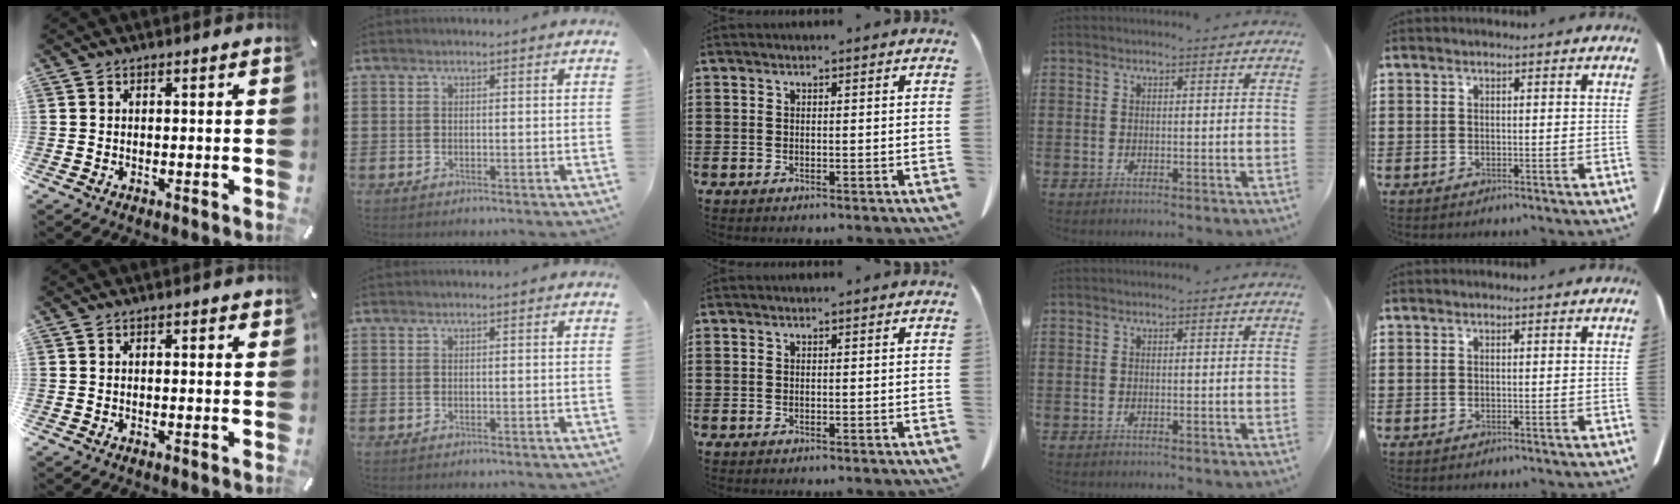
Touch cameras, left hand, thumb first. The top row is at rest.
{"thumb": {"total": 0.5, "force": [0.2, 0.3, 0.4], "torque": [0.000, -0.002, 0.001]}}